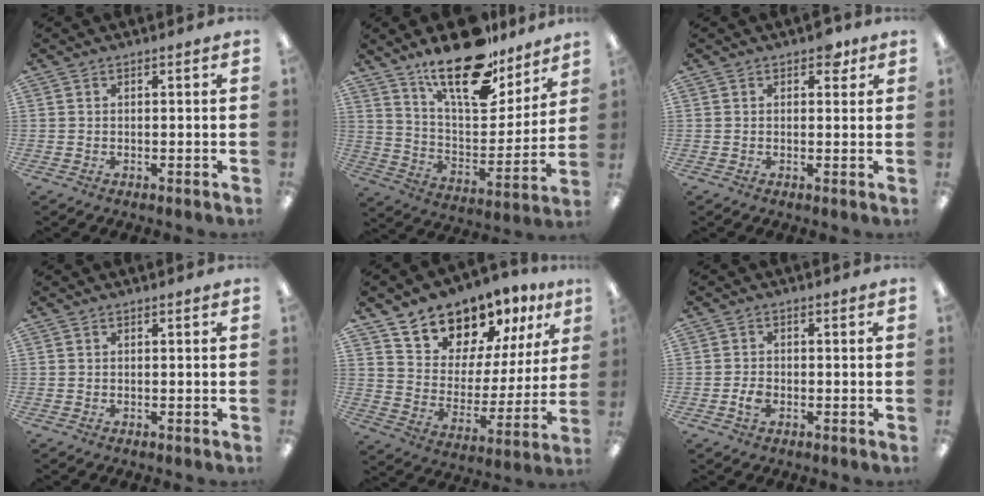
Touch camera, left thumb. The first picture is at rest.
{"total": 22.3, "force": [16.5, 8.5, 12.4], "torque": [-0.198, -0.104, 0.282]}
{"total": 3.3, "force": [1.9, 2.0, 1.8], "torque": [-0.007, -0.007, 0.028]}
{"total": 0.0}
{"total": 13.0, "force": [11.6, 5.7, 1.0], "torque": [-0.048, -0.108, 0.220]}
{"total": 2.6, "force": [-1.0, 1.7, 1.7], "torque": [-0.036, 0.002, -0.018]}